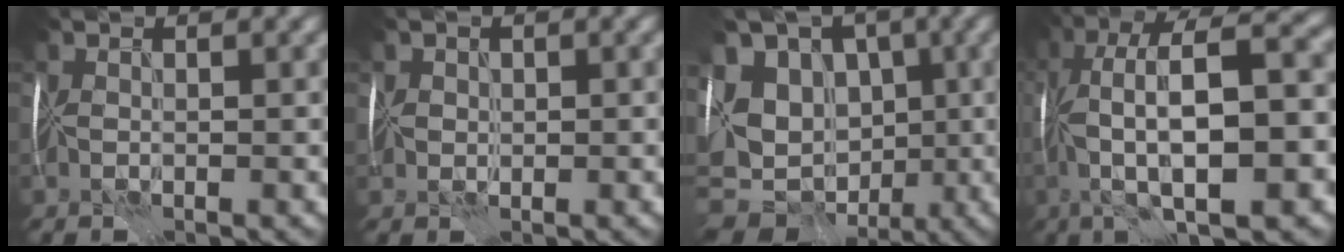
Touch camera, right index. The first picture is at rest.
{"total": 1.9, "force": [1.1, 1.4, 0.5], "torque": [-0.001, 0.017, 0.008]}
{"total": 16.1, "force": [-1.1, 12.3, 10.3], "torque": [-0.194, 0.017, -0.030]}
{"total": 11.3, "force": [-0.9, 2.7, 11.0], "torque": [-0.191, 0.025, -0.018]}